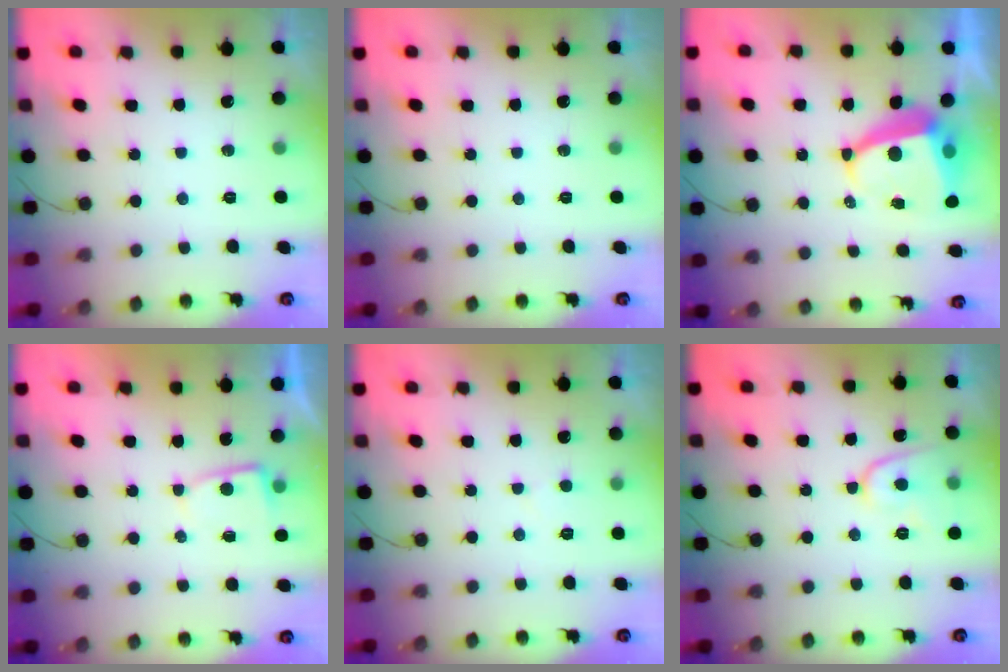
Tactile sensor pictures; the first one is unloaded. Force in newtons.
{"total": 0.0}
{"total": 7.6, "press": 7.5, "slide": 0.9}
{"total": 3.0, "press": 3.0, "slide": 0.3}
{"total": 3.0, "press": 3.0, "slide": 0.3}
{"total": 9.5, "press": 9.4, "slide": 1.0}